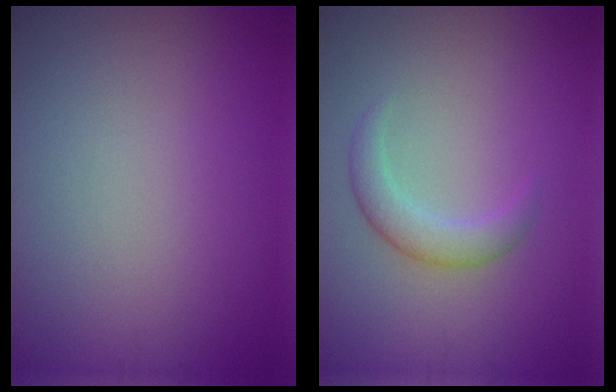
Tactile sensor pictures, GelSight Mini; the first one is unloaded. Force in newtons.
{"total": 2.4, "press": 2.4, "slide": 0.2}